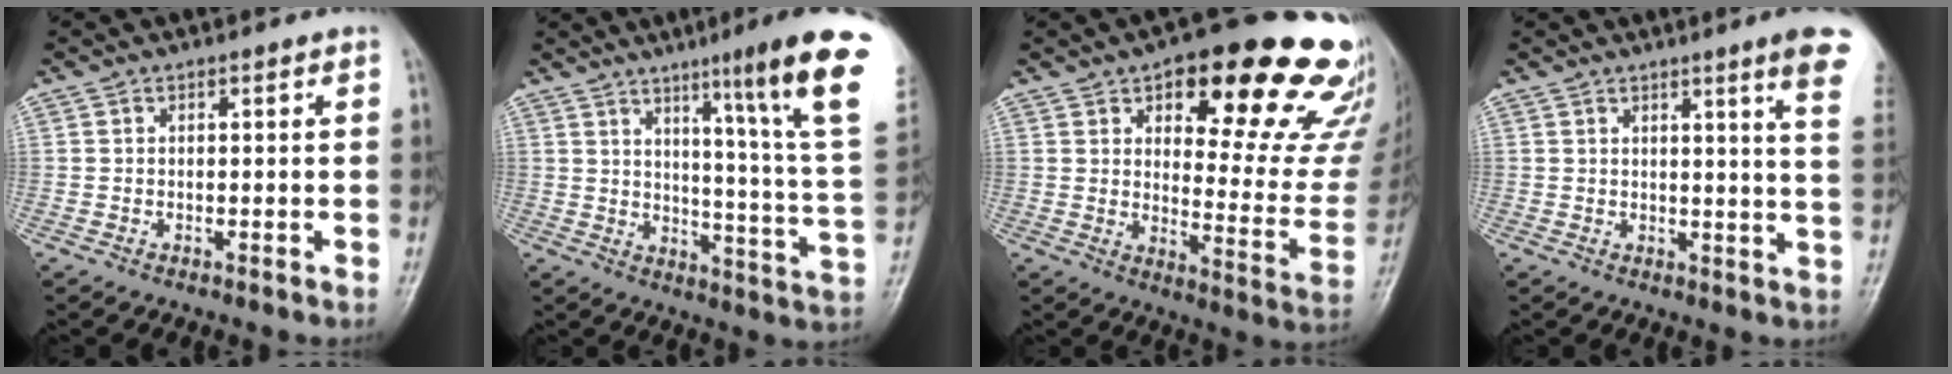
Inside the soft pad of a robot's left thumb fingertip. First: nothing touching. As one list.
[{"total": 21.0, "force": [11.8, -0.2, 17.4], "torque": [-0.218, -0.072, 0.156]}, {"total": 26.2, "force": [15.3, 8.9, 19.3], "torque": [-0.202, -0.066, 0.202]}, {"total": 9.5, "force": [5.9, -0.1, 7.5], "torque": [-0.085, -0.026, 0.056]}]